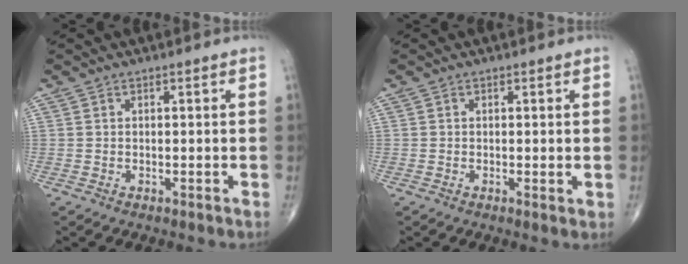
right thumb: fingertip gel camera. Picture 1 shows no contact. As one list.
[{"total": 1.0, "force": [0.0, 0.3, 0.9], "torque": [-0.019, -0.005, -0.002]}]